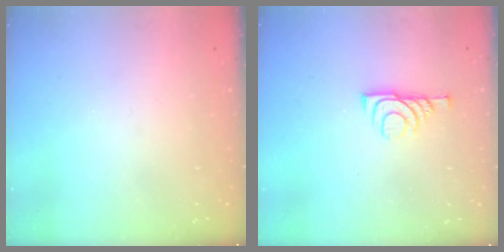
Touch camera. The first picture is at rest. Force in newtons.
{"total": 7.2, "press": 7.1, "slide": 1.1}